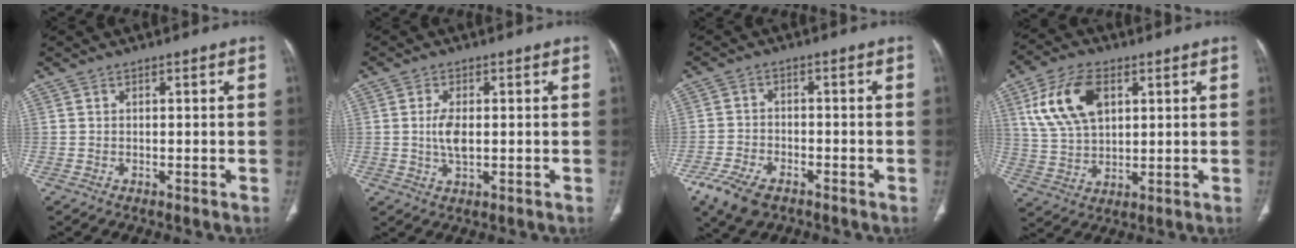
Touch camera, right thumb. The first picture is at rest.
{"total": 4.4, "force": [0.1, 2.1, 3.9], "torque": [-0.080, -0.004, 0.005]}
{"total": 8.1, "force": [-5.0, 4.3, 4.7], "torque": [-0.096, 0.008, -0.090]}
{"total": 13.3, "force": [4.7, 7.8, 9.7], "torque": [-0.178, -0.004, 0.096]}